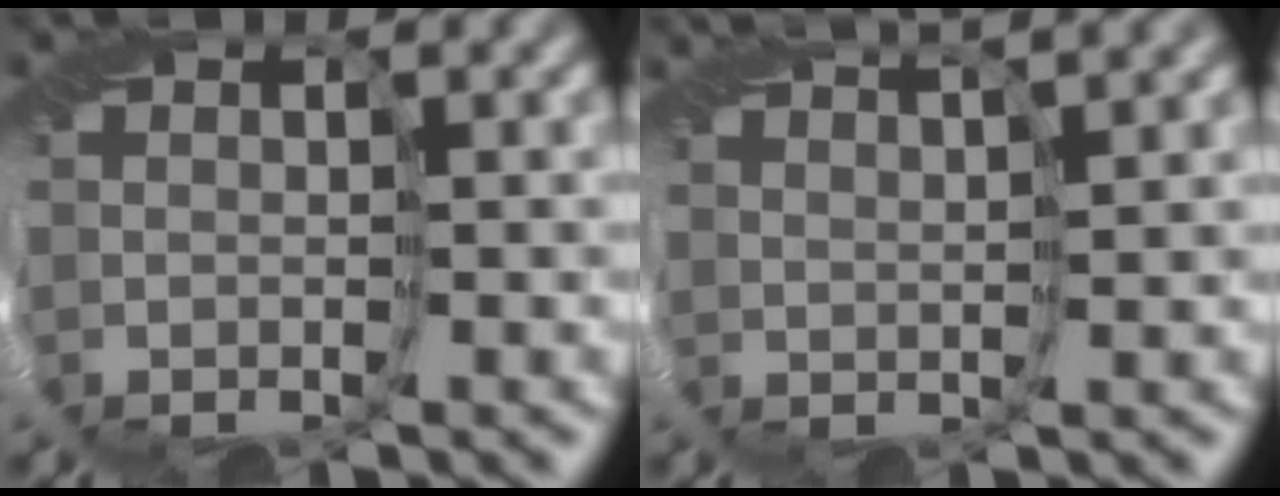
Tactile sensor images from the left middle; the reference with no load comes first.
{"total": 5.3, "force": [4.3, 0.9, 3.0], "torque": [-0.040, 0.024, 0.041]}